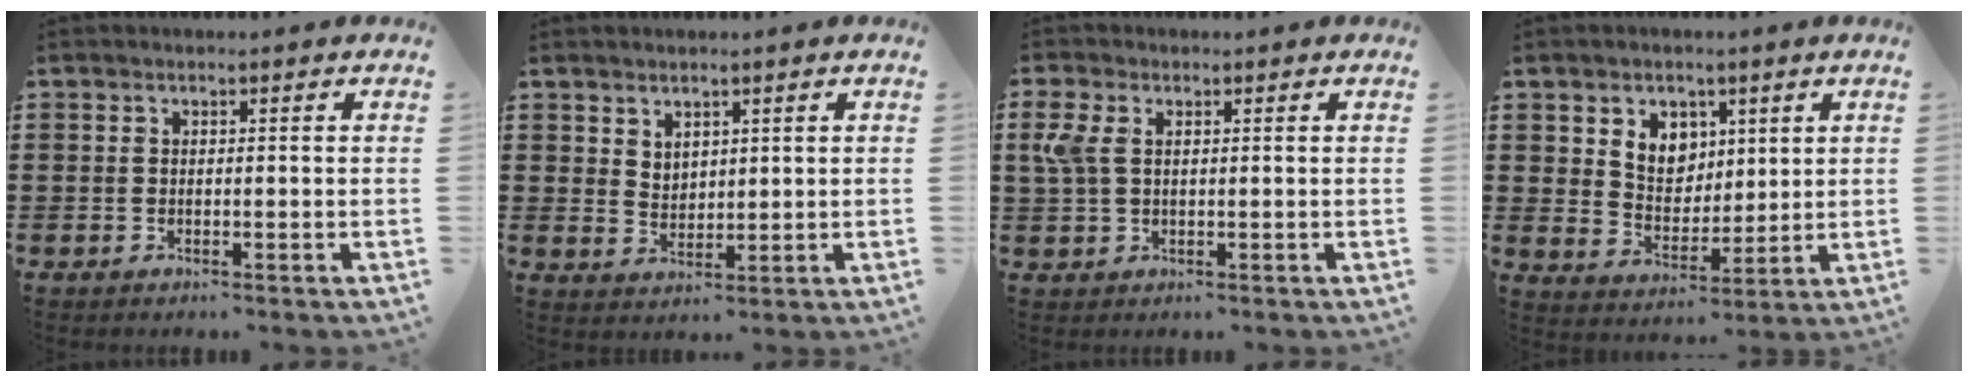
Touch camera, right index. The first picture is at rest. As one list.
[{"total": 2.8, "force": [2.3, 1.5, 0.3], "torque": [-0.012, 0.004, 0.045]}, {"total": 3.9, "force": [1.2, 2.3, 2.9], "torque": [-0.087, -0.001, 0.014]}, {"total": 5.6, "force": [2.9, 4.5, 1.7], "torque": [-0.049, 0.007, 0.051]}]